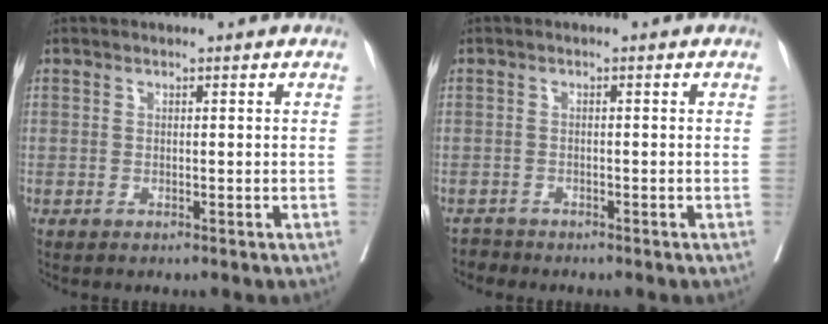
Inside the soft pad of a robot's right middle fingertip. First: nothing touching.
{"total": 1.2, "force": [-1.0, 0.2, -0.6], "torque": [0.015, -0.004, -0.018]}